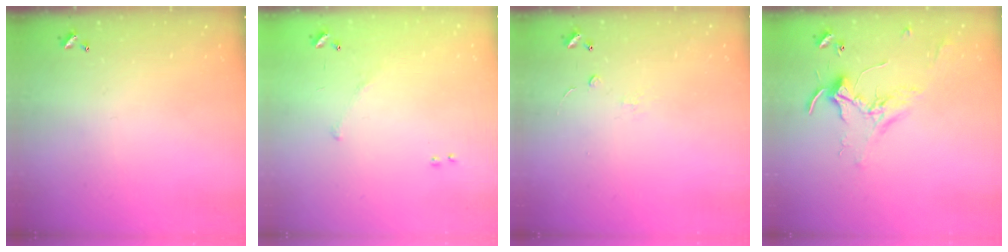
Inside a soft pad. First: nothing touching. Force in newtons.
{"total": 7.9, "press": 7.9, "slide": 0.7}
{"total": 1.6, "press": 1.5, "slide": 0.4}
{"total": 2.3, "press": 2.3, "slide": 0.5}